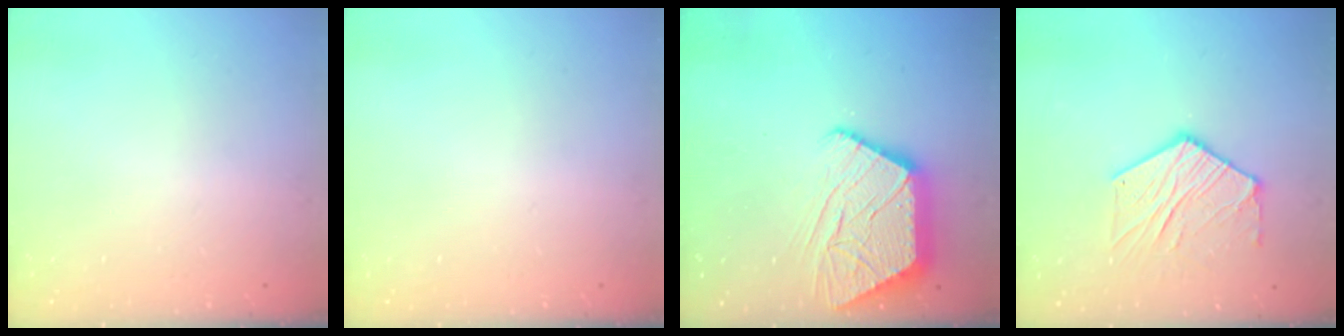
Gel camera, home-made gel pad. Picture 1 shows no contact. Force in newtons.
{"total": 0.0}
{"total": 15.1, "press": 15.1, "slide": 1.0}
{"total": 12.2, "press": 12.1, "slide": 1.1}